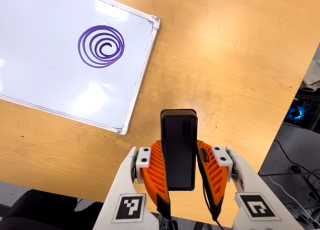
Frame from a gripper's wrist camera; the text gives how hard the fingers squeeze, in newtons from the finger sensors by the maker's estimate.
{"total": 5.0, "left": 3.8, "right": 6.3}